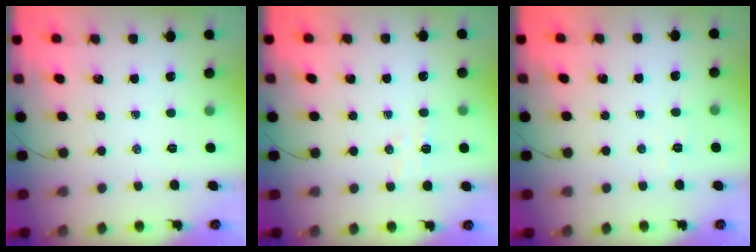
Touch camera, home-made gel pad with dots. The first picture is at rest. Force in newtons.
{"total": 4.4, "press": 4.2, "slide": 1.1}
{"total": 2.5, "press": 2.4, "slide": 0.7}